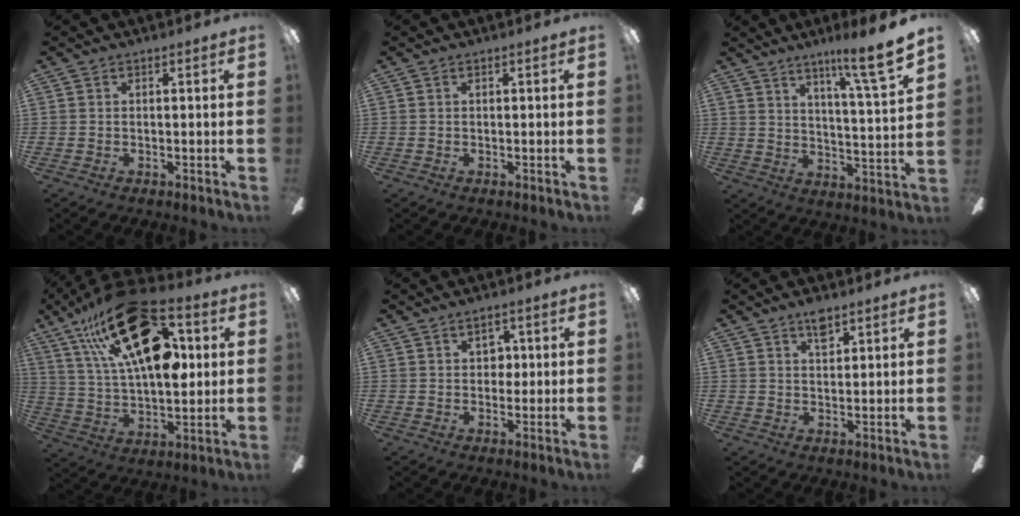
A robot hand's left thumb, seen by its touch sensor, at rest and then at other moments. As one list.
[{"total": 0.0}, {"total": 12.2, "force": [8.9, 0.4, 8.3], "torque": [-0.123, -0.058, 0.137]}, {"total": 27.9, "force": [12.3, 13.4, 21.1], "torque": [-0.362, -0.051, 0.210]}, {"total": 4.0, "force": [1.5, 2.7, 2.5], "torque": [-0.030, 0.001, 0.020]}, {"total": 4.5, "force": [3.1, 2.0, 2.6], "torque": [-0.034, -0.009, 0.051]}]